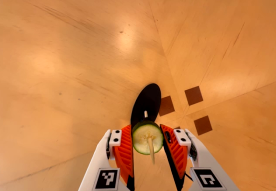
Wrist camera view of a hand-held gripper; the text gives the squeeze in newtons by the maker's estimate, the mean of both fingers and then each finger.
{"total": 8.1, "left": 7.8, "right": 8.3}